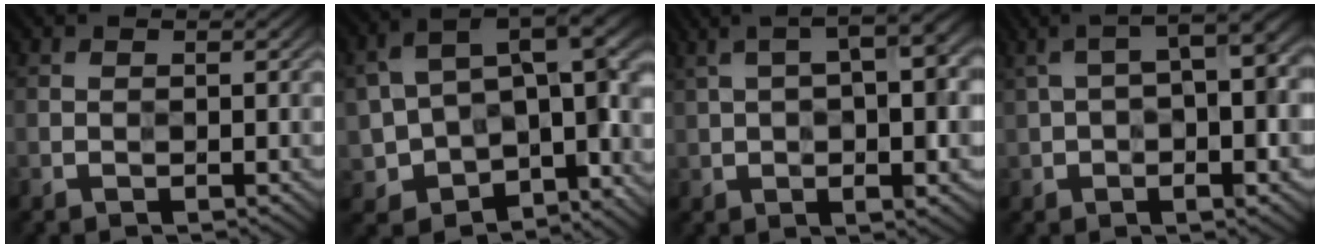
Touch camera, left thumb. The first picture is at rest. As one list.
[{"total": 14.7, "force": [-2.5, 10.8, 9.6], "torque": [-0.176, -0.047, 0.009]}, {"total": 11.7, "force": [1.2, 3.8, 11.0], "torque": [-0.194, 0.004, 0.029]}, {"total": 10.4, "force": [0.9, 3.5, 9.8], "torque": [-0.181, 0.006, 0.019]}]